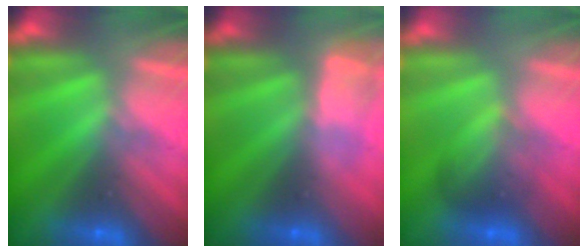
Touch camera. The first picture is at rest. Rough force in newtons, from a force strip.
{"total": 2.9}
{"total": 2.0}